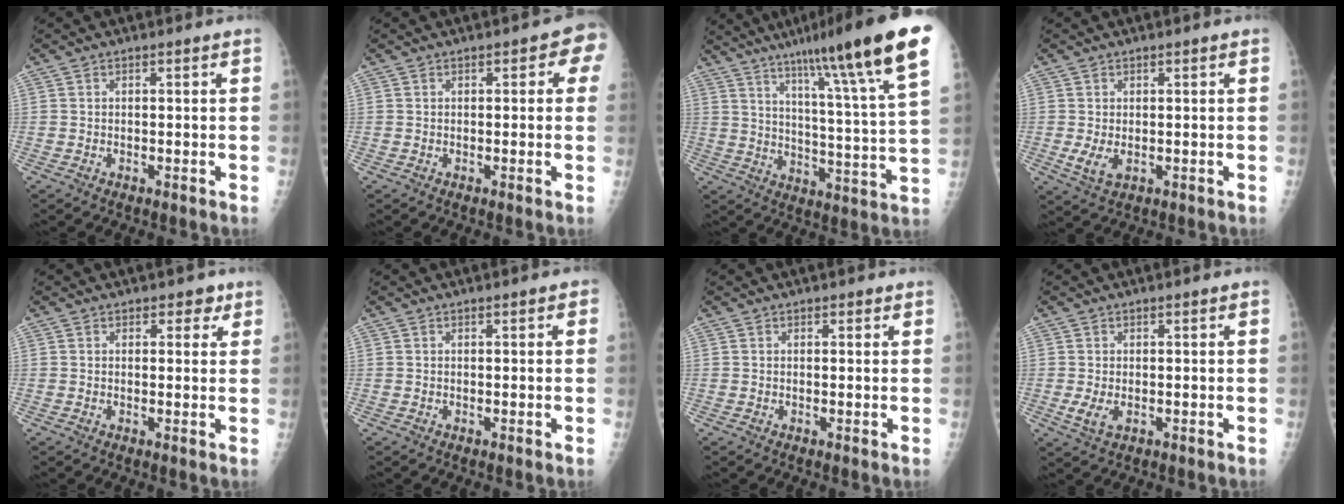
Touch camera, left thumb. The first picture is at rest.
{"total": 4.1, "force": [1.2, 1.9, 3.4], "torque": [-0.017, 0.004, 0.004]}
{"total": 23.4, "force": [14.2, 1.5, 18.5], "torque": [-0.260, -0.046, 0.208]}
{"total": 3.5, "force": [-0.2, 1.7, 3.0], "torque": [-0.060, -0.002, 0.008]}
{"total": 2.6, "force": [1.6, 1.6, 1.2], "torque": [0.008, -0.006, 0.017]}
{"total": 1.3, "force": [0.5, 0.5, 1.1], "torque": [-0.010, 0.002, 0.004]}
{"total": 0.8, "force": [0.6, 0.4, 0.3], "torque": [0.001, -0.003, 0.005]}
{"total": 3.0, "force": [-0.2, 1.5, 2.6], "torque": [-0.056, -0.001, 0.004]}